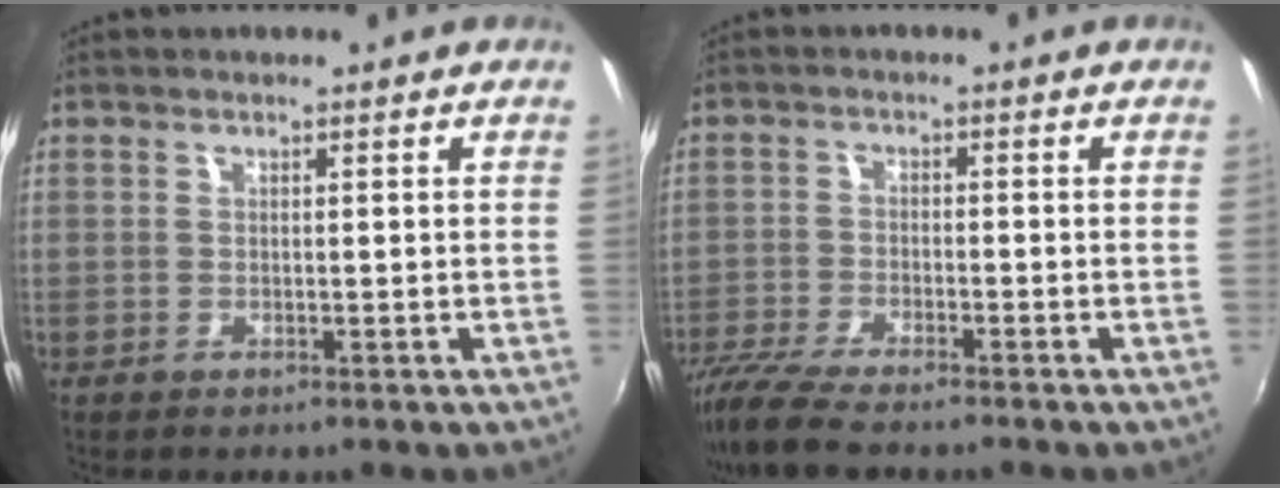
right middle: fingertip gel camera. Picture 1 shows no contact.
{"total": 10.4, "force": [-8.8, 1.6, 5.3], "torque": [-0.133, -0.032, -0.163]}